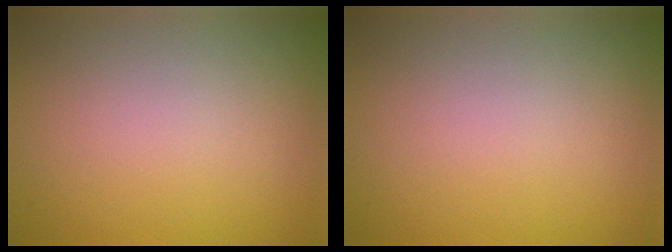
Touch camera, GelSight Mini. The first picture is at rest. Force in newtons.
{"total": 0.0}